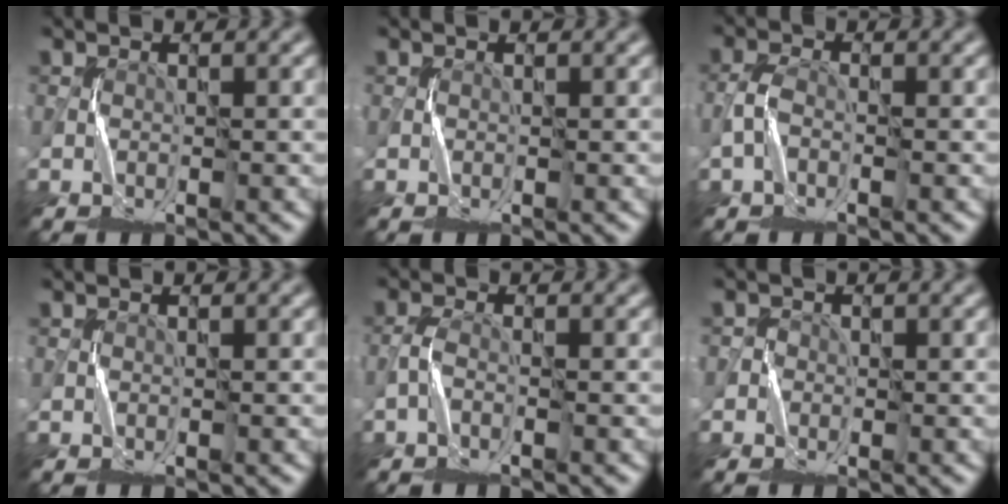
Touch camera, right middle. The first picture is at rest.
{"total": 0.0}
{"total": 1.3, "force": [-0.8, 0.5, 1.0], "torque": [-0.021, 0.003, -0.020]}
{"total": 0.0}
{"total": 0.9, "force": [-0.6, 0.0, 0.7], "torque": [-0.017, 0.002, -0.017]}
{"total": 1.0, "force": [-0.3, 0.9, -0.1], "torque": [0.014, 0.003, -0.004]}